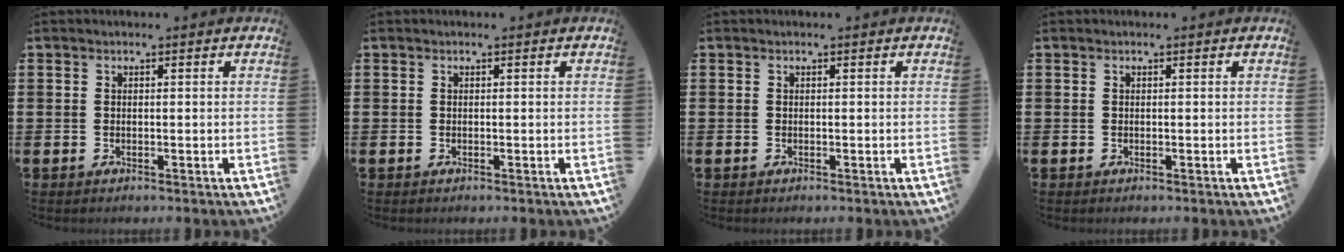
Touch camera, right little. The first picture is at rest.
{"total": 0.0}
{"total": 0.0}
{"total": 0.0}